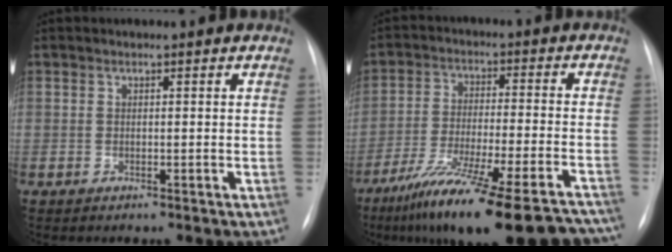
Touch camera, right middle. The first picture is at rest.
{"total": 24.7, "force": [-20.0, 2.4, 14.2], "torque": [-0.176, -0.027, -0.300]}